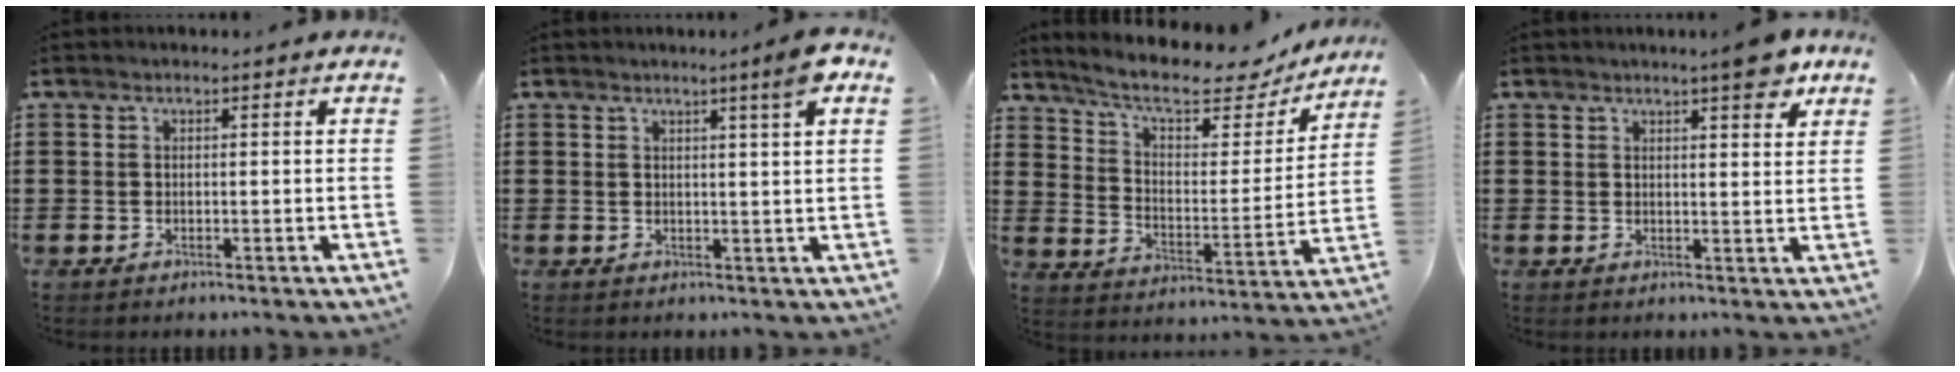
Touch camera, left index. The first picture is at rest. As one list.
[{"total": 4.6, "force": [2.9, -0.6, 3.6], "torque": [-0.058, -0.010, 0.046]}, {"total": 8.7, "force": [7.1, 2.1, 4.5], "torque": [-0.101, -0.042, 0.118]}, {"total": 5.6, "force": [4.2, 0.8, 3.6], "torque": [-0.049, -0.013, 0.067]}]